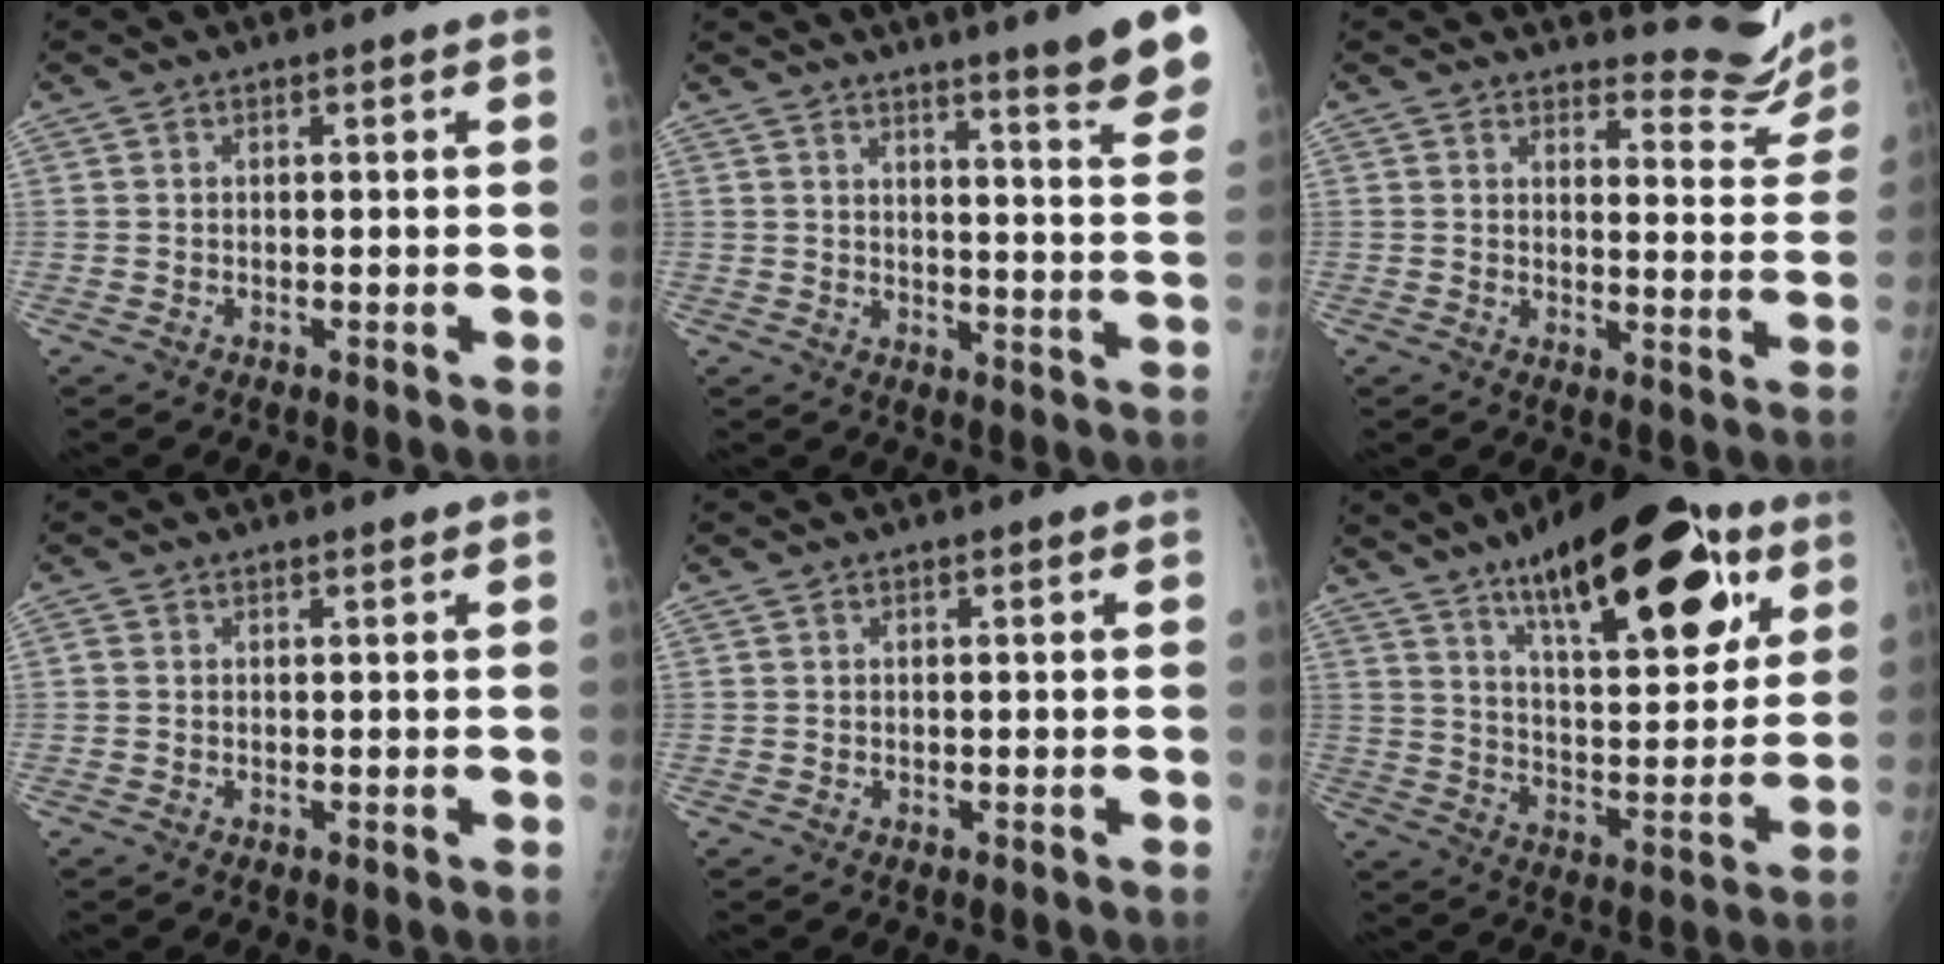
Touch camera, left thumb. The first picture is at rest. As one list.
[{"total": 14.7, "force": [10.8, 0.5, 10.0], "torque": [-0.107, -0.068, 0.126]}, {"total": 9.3, "force": [9.1, 1.9, -0.1], "torque": [0.029, -0.103, 0.096]}, {"total": 0.6, "force": [0.2, 0.4, 0.4], "torque": [-0.007, -0.001, 0.001]}, {"total": 0.0}, {"total": 25.6, "force": [13.7, 9.4, 19.5], "torque": [-0.255, -0.041, 0.213]}]